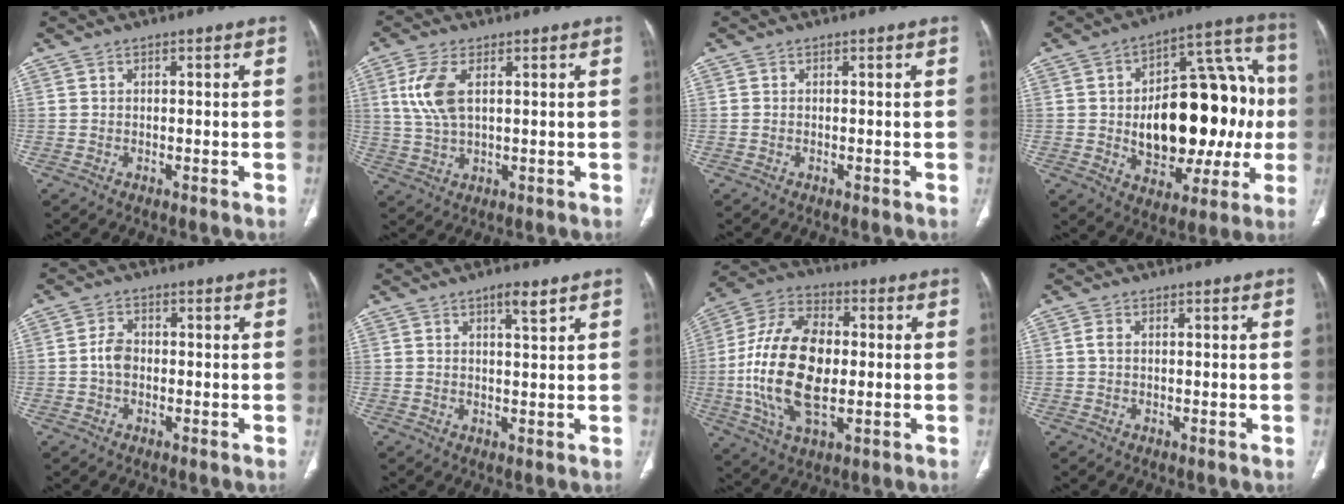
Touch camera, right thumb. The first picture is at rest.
{"total": 7.8, "force": [2.2, 3.8, 6.5], "torque": [-0.152, -0.001, 0.047]}
{"total": 0.0}
{"total": 27.0, "force": [-1.2, 15.3, 22.2], "torque": [-0.285, 0.035, 0.000]}
{"total": 3.5, "force": [-0.5, 2.6, 2.4], "torque": [-0.038, 0.010, -0.016]}
{"total": 3.0, "force": [1.9, 0.5, 2.3], "torque": [-0.037, -0.013, 0.032]}
{"total": 20.0, "force": [-1.1, 11.2, 16.6], "torque": [-0.323, 0.012, -0.018]}
{"total": 1.2, "force": [0.0, 0.8, 0.9], "torque": [-0.018, 0.002, -0.002]}